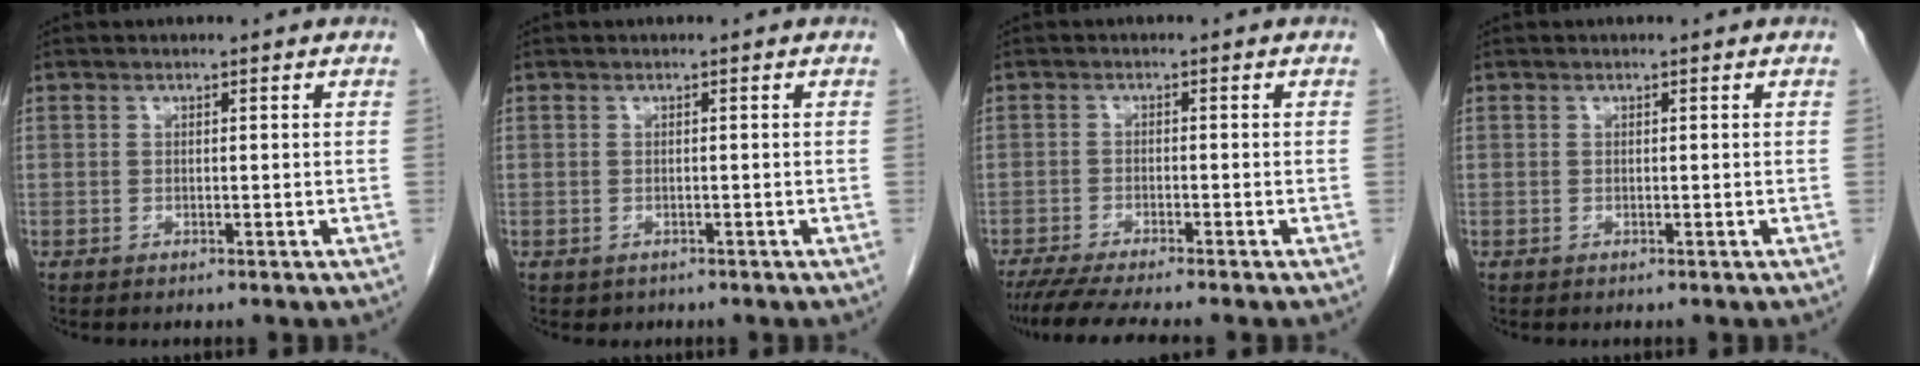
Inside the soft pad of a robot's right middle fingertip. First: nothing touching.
{"total": 0.9, "force": [-0.5, 0.7, 0.1], "torque": [-0.007, 0.002, -0.002]}
{"total": 7.4, "force": [-6.4, -0.4, 3.8], "torque": [-0.052, -0.022, -0.105]}
{"total": 0.0}